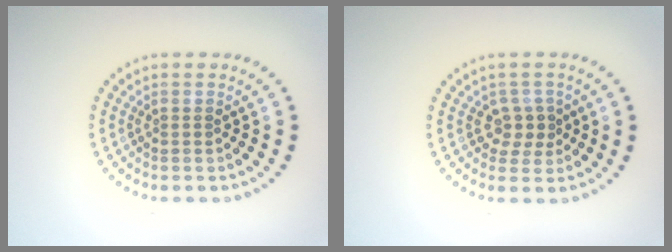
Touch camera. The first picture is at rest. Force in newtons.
{"total": 2.1, "press": 1.9, "slide": 1.0}